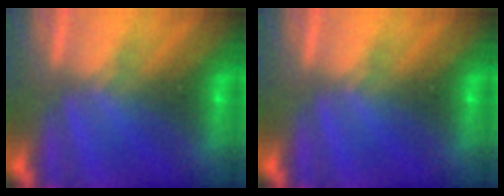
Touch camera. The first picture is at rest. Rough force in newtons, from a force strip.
{"total": 0.0}